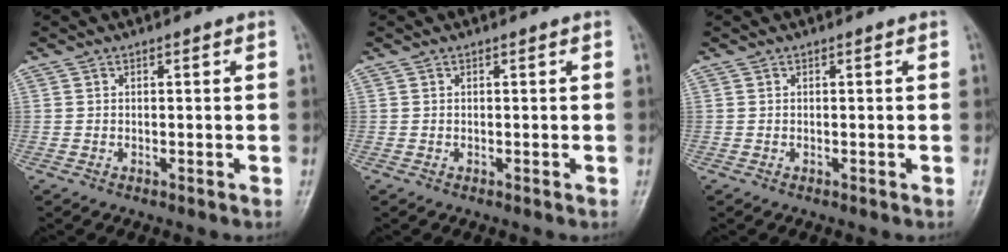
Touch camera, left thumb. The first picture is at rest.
{"total": 0.0}
{"total": 0.0}